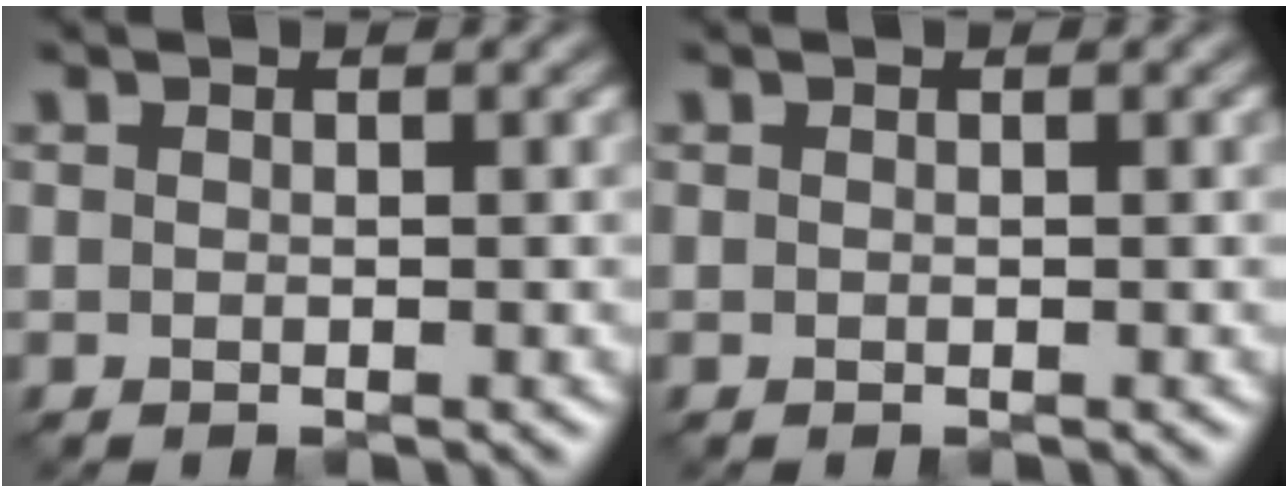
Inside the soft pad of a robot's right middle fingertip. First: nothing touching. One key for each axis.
{"total": 0.0}